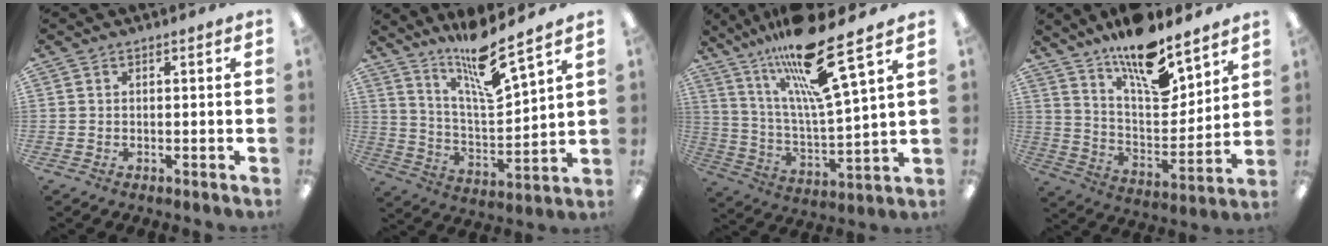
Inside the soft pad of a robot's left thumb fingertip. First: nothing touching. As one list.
[{"total": 13.8, "force": [11.5, 1.3, 7.5], "torque": [-0.141, -0.076, 0.190]}, {"total": 20.3, "force": [14.7, 3.0, 13.7], "torque": [-0.257, -0.078, 0.240]}, {"total": 16.2, "force": [12.3, 5.7, 8.8], "torque": [-0.157, -0.079, 0.215]}]